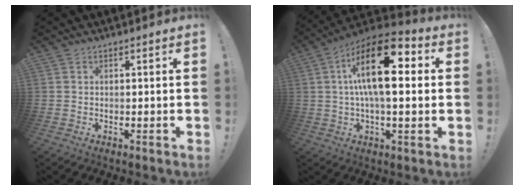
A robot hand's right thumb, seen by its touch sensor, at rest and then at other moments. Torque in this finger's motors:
{"motor_torque": [2.32, 2.69, 1.21, -0.48, 0.38]}